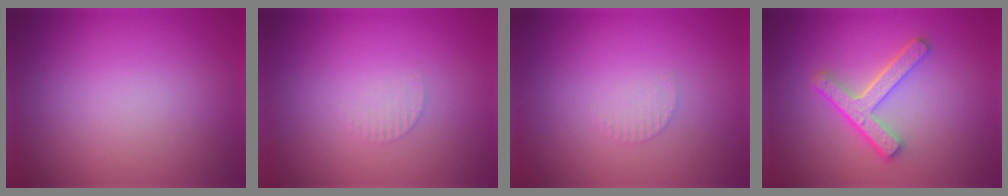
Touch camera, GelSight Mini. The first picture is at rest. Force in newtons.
{"total": 0.8, "press": 0.8, "slide": 0.2}
{"total": 0.8, "press": 0.8, "slide": 0.2}
{"total": 4.3, "press": 3.3, "slide": 2.9}